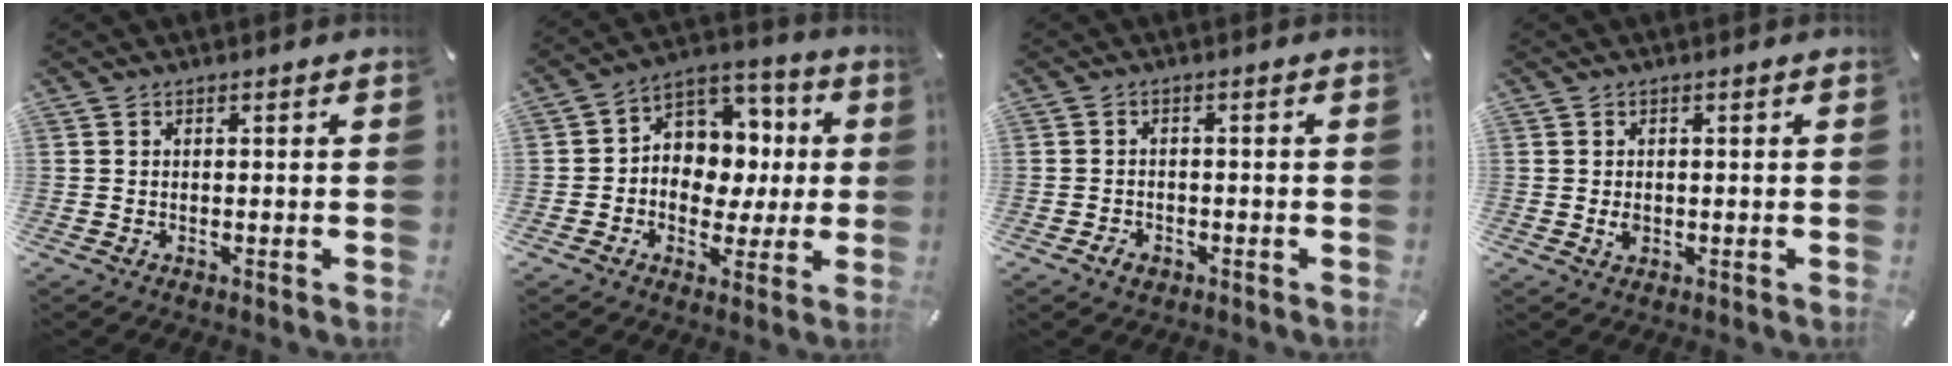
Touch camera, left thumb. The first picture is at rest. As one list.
[{"total": 10.4, "force": [0.5, 9.7, 3.6], "torque": [-0.054, -0.011, 0.017]}, {"total": 2.5, "force": [-1.4, 1.8, 1.0], "torque": [-0.016, 0.008, -0.029]}, {"total": 1.8, "force": [0.0, 1.4, 1.1], "torque": [-0.015, 0.001, -0.004]}]